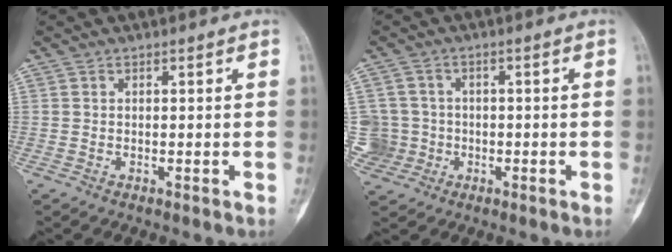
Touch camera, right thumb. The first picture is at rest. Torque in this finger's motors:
{"motor_torque": [1.42, 1.24, 1.07, -0.78, 0.09]}